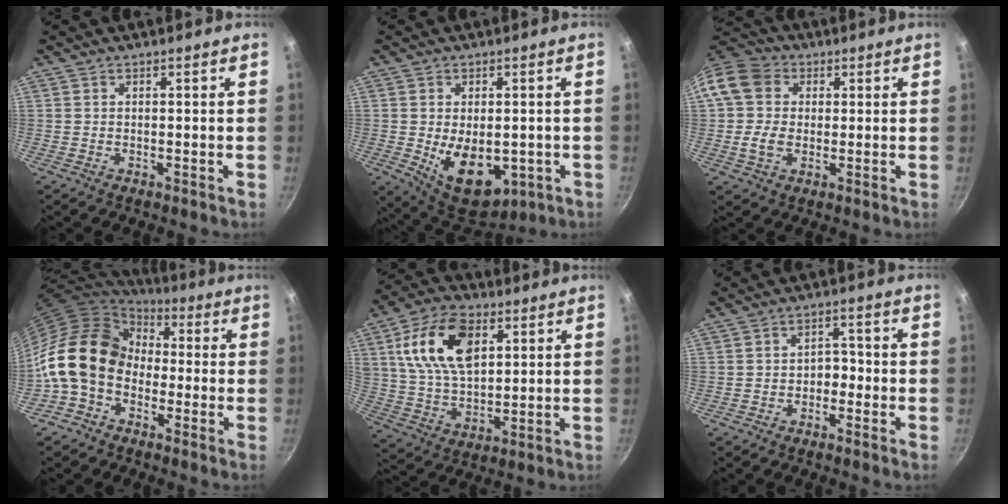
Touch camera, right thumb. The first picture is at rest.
{"total": 12.8, "force": [-2.3, 8.0, 9.8], "torque": [-0.113, -0.012, -0.010]}
{"total": 11.8, "force": [1.5, 9.7, 6.5], "torque": [-0.107, 0.016, 0.014]}
{"total": 15.9, "force": [-2.1, 12.4, 9.7], "torque": [-0.152, 0.044, -0.059]}
{"total": 16.6, "force": [5.7, 9.8, 12.2], "torque": [-0.206, -0.010, 0.107]}
{"total": 3.1, "force": [-1.2, 2.2, 1.8], "torque": [0.001, 0.020, -0.021]}